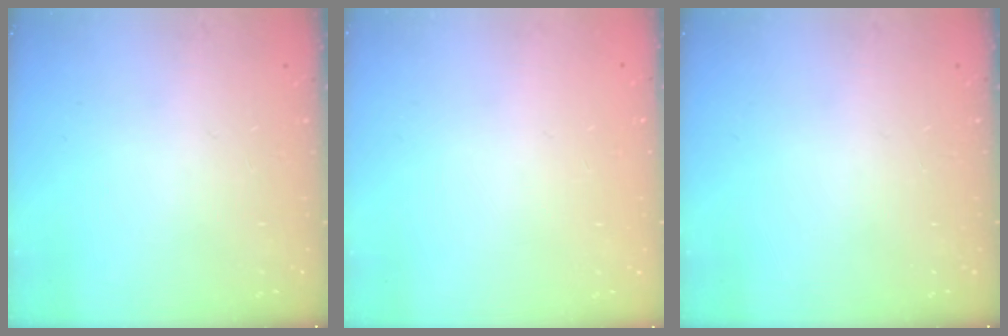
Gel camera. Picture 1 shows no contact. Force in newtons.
{"total": 0.0}
{"total": 0.0}